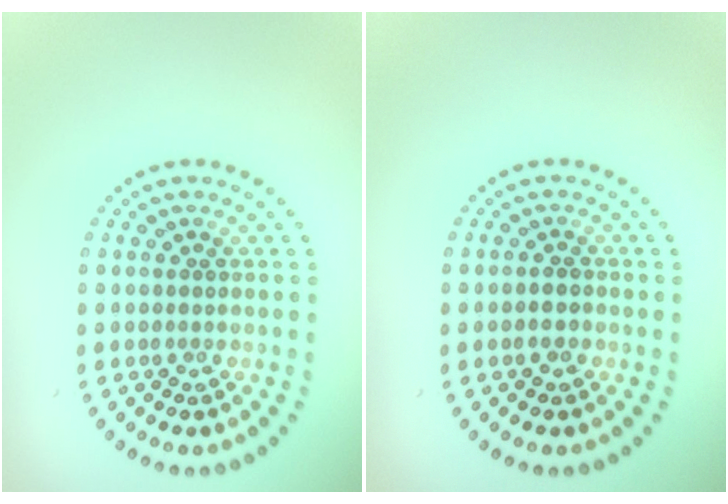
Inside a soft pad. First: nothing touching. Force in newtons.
{"total": 1.1, "press": 1.1, "slide": 0.3}